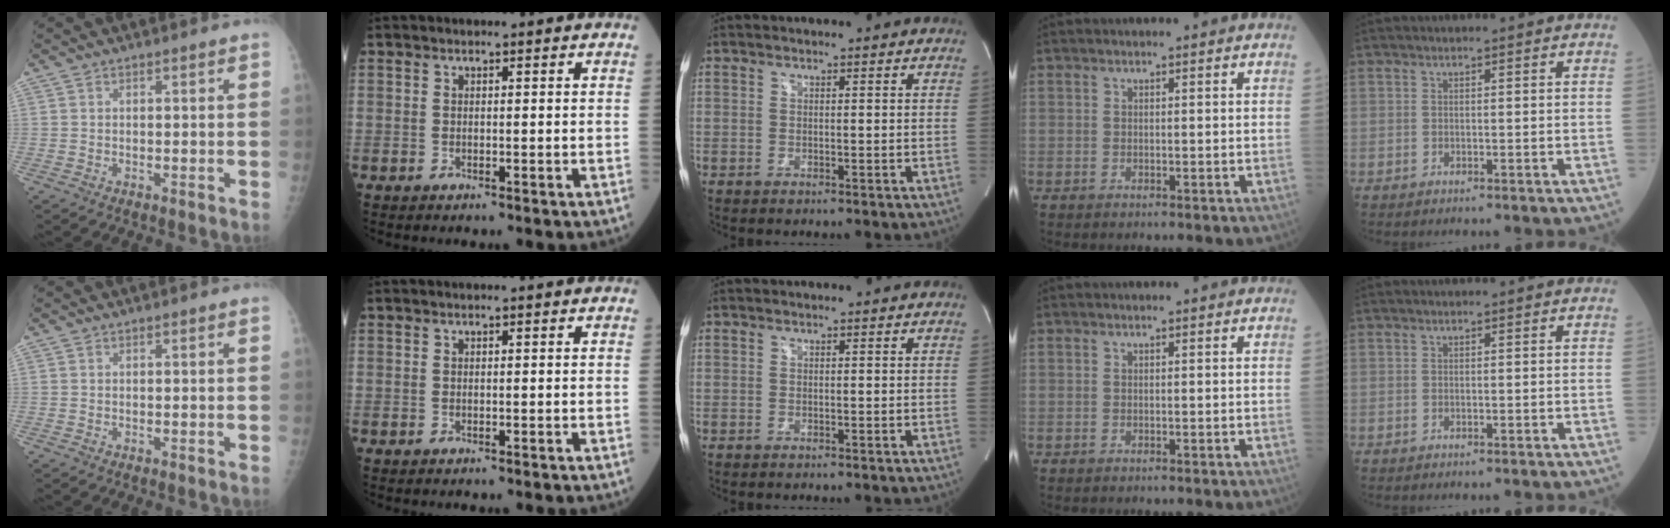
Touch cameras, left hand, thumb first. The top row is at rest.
{}